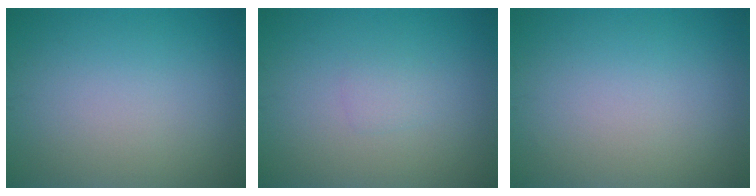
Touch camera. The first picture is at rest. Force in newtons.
{"total": 0.9, "press": 0.9, "slide": 0.1}
{"total": 0.0}